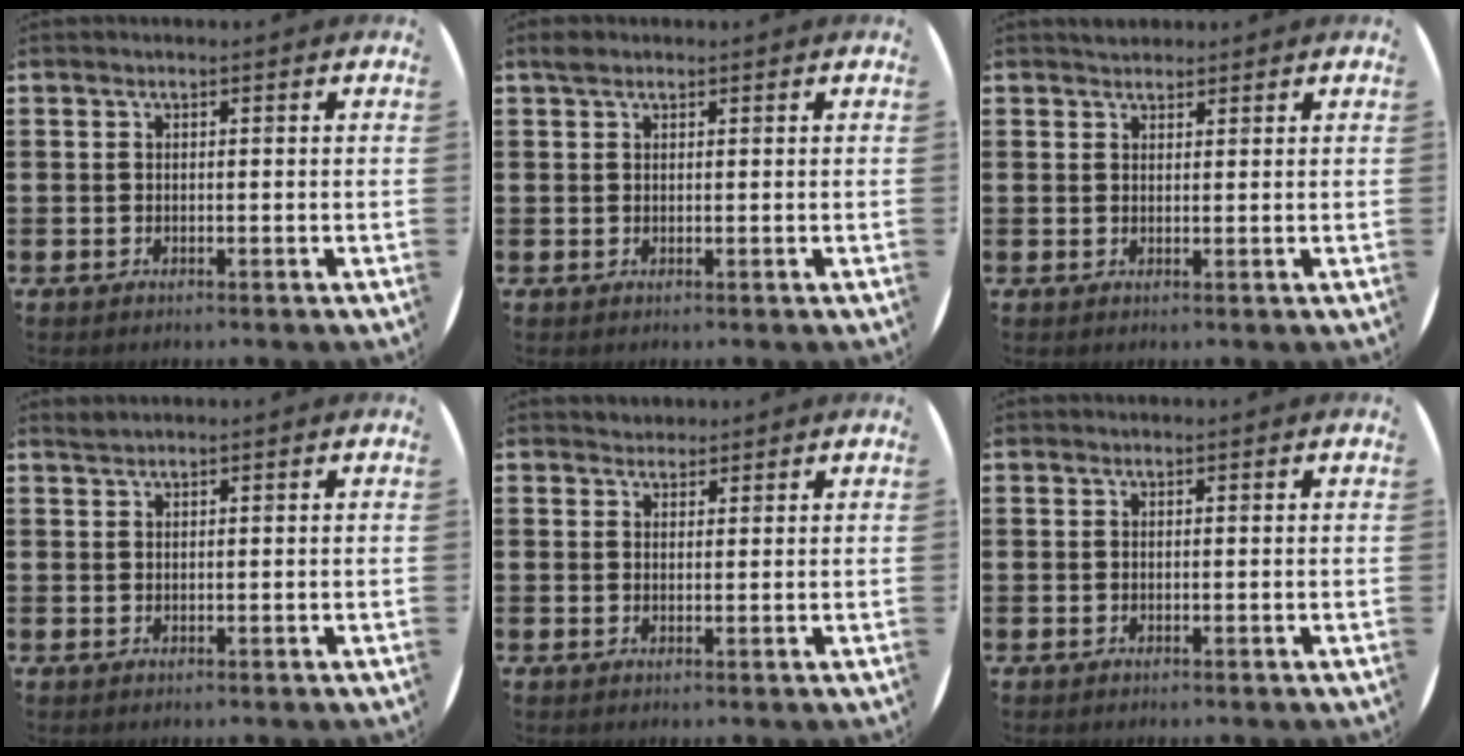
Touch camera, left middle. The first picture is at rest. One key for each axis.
{"total": 1.0, "fx": 0.9, "fy": 0.5, "fz": 0.3, "tx": 0.008, "ty": -0.002, "tz": 0.012}
{"total": 1.7, "fx": 1.6, "fy": 0.5, "fz": 0.0, "tx": -0.003, "ty": 0.005, "tz": 0.031}
{"total": 0.9, "fx": 0.9, "fy": -0.1, "fz": 0.0, "tx": -0.001, "ty": -0.001, "tz": 0.017}
{"total": 1.6, "fx": 1.5, "fy": 0.5, "fz": -0.1, "tx": -0.001, "ty": 0.004, "tz": 0.029}
{"total": 0.0}